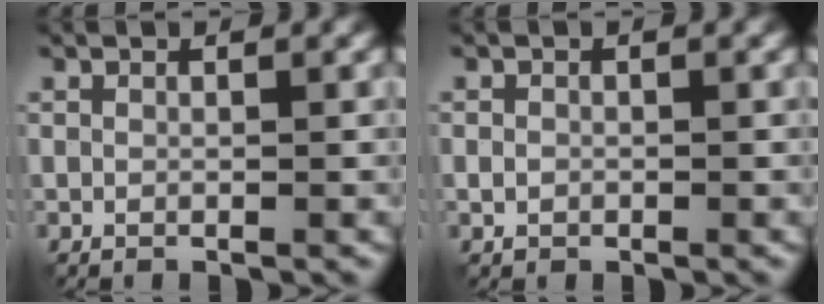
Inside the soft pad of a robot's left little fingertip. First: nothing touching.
{"total": 1.0, "force": [-0.3, 0.9, 0.4], "torque": [-0.006, -0.002, -0.009]}